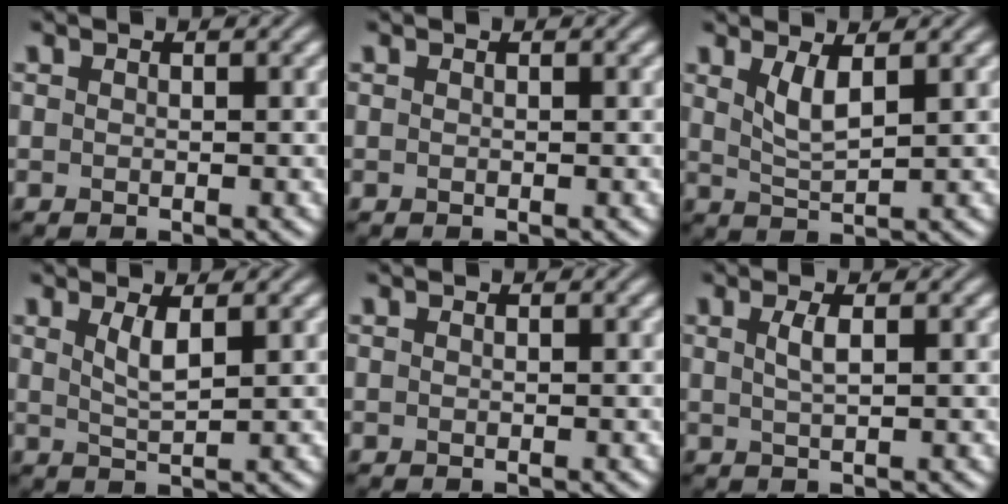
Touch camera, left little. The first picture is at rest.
{"total": 0.0}
{"total": 2.5, "force": [1.3, 0.7, 2.1], "torque": [-0.043, -0.007, 0.029]}
{"total": 2.2, "force": [1.0, 0.5, 1.9], "torque": [-0.037, -0.004, 0.021]}
{"total": 0.0}
{"total": 1.7, "force": [0.5, 0.5, 1.5], "torque": [-0.029, 0.003, 0.008]}